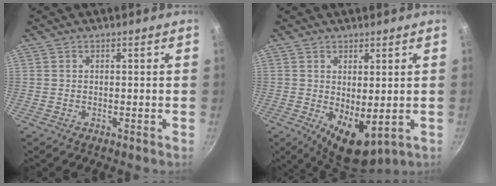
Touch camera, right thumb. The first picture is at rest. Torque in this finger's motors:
{"motor_torque": [-0.36, 0.74, 0.97, -0.37, 0.05]}